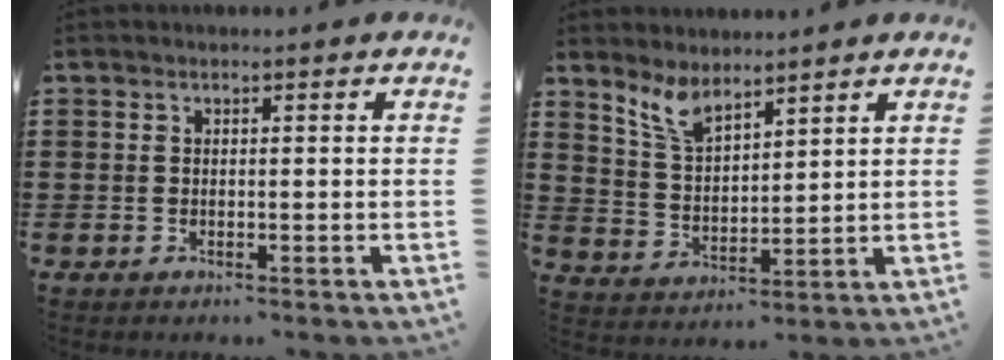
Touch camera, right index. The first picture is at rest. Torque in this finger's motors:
{"motor_torque": [0.87, 0.82, 0.26, 0.06]}